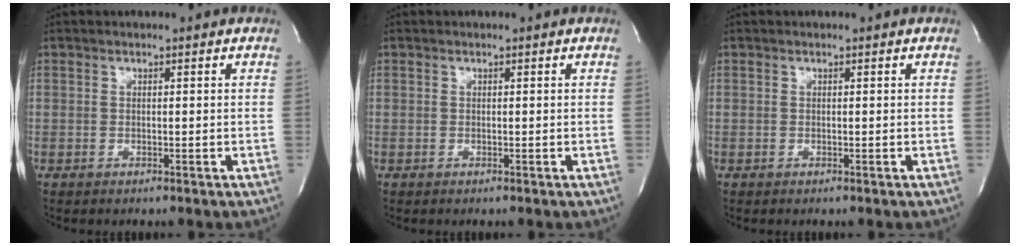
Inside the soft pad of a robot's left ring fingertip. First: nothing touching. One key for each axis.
{"total": 0.0}
{"total": 0.0}